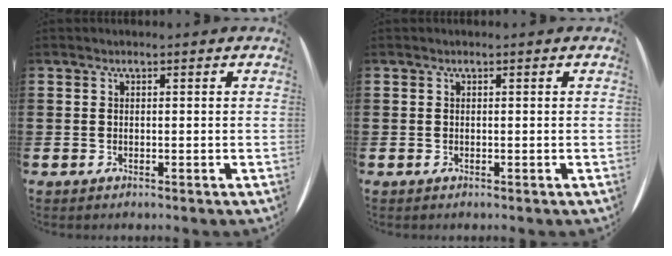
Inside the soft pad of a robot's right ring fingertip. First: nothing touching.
{"total": 0.0}